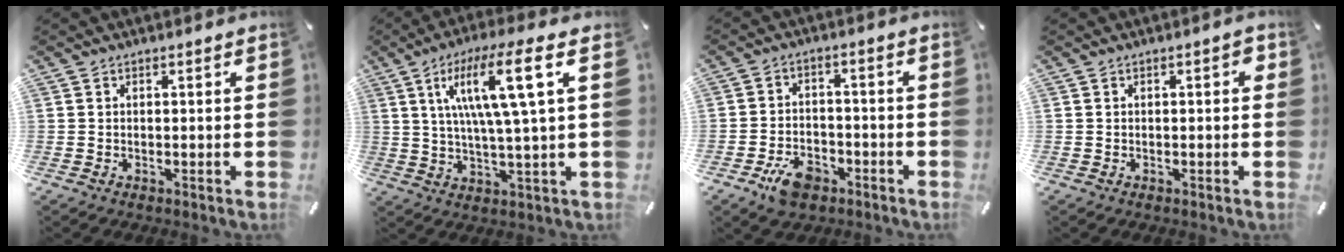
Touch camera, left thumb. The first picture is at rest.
{"total": 13.7, "force": [4.7, 1.4, 12.8], "torque": [-0.249, 0.001, 0.069]}
{"total": 7.9, "force": [-4.3, 5.2, 4.2], "torque": [-0.071, 0.022, -0.077]}
{"total": 1.5, "force": [-0.1, 0.7, 1.3], "torque": [-0.024, 0.004, -0.003]}